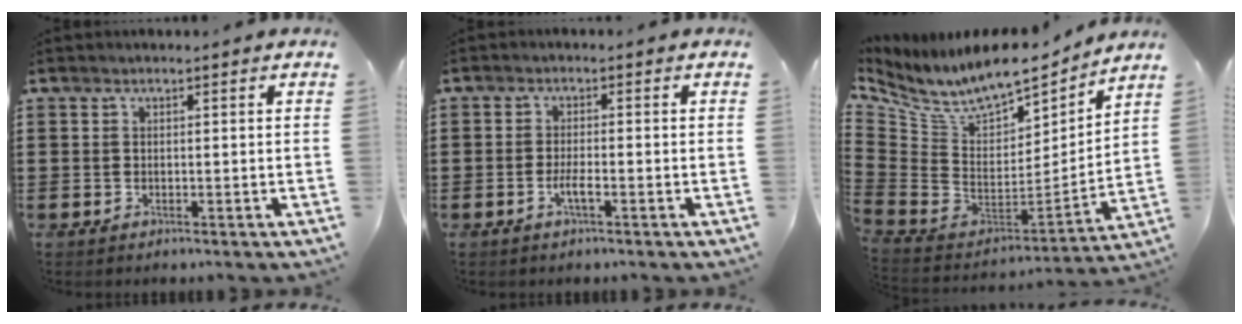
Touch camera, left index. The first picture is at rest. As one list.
[{"total": 2.5, "force": [-1.1, 0.3, 2.2], "torque": [-0.045, -0.002, -0.021]}, {"total": 10.4, "force": [8.1, 3.4, 5.7], "torque": [-0.139, -0.064, 0.140]}]